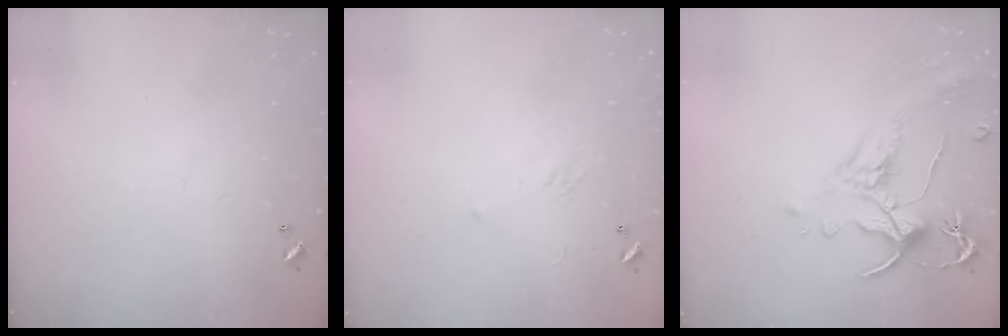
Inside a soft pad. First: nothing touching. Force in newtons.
{"total": 7.3, "press": 7.2, "slide": 1.0}
{"total": 1.6, "press": 1.0, "slide": 1.2}